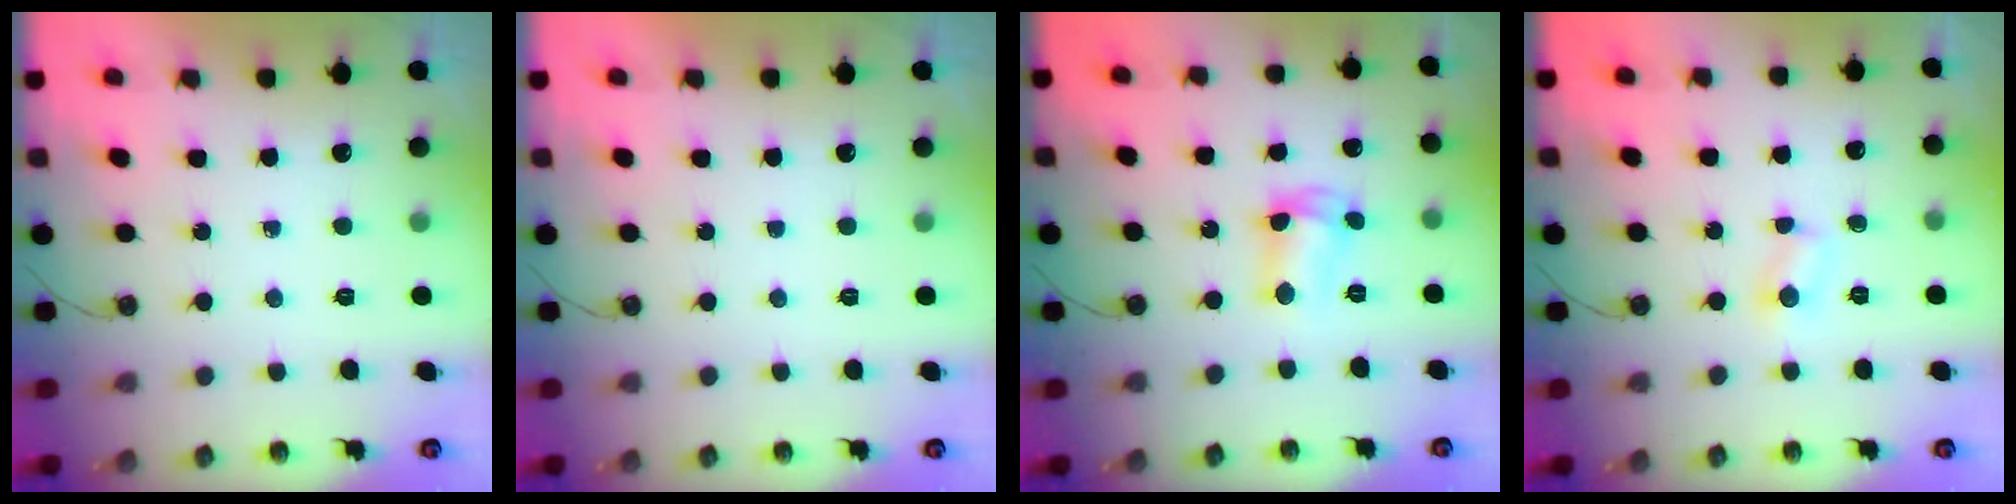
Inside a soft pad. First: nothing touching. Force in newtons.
{"total": 0.0}
{"total": 5.8, "press": 5.8, "slide": 0.1}
{"total": 2.5, "press": 2.5, "slide": 0.3}